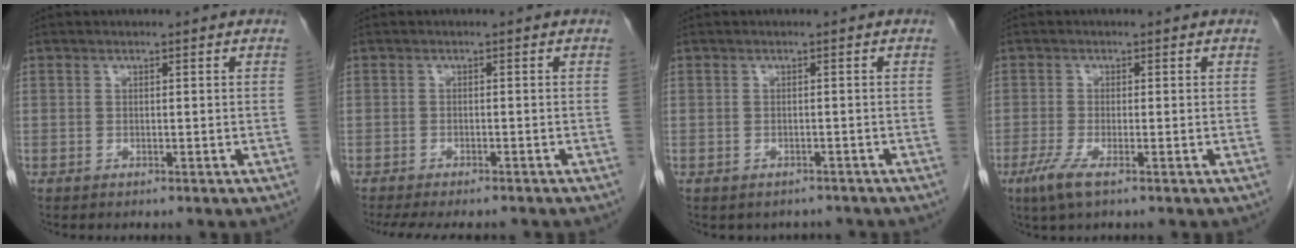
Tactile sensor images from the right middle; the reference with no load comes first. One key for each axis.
{"total": 9.8, "fx": -8.5, "fy": 2.4, "fz": 4.2, "tx": -0.064, "ty": -0.012, "tz": -0.116}
{"total": 3.2, "fx": -2.7, "fy": 1.6, "fz": 0.1, "tx": 0.001, "ty": 0.007, "tz": -0.034}
{"total": 3.5, "fx": -1.9, "fy": 0.4, "fz": 2.9, "tx": -0.066, "ty": -0.011, "tz": -0.040}